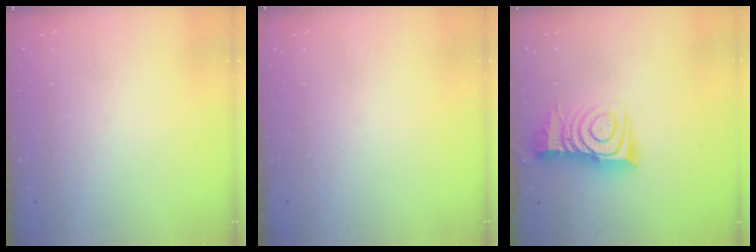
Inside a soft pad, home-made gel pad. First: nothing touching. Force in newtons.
{"total": 0.0}
{"total": 11.8, "press": 11.8, "slide": 1.1}